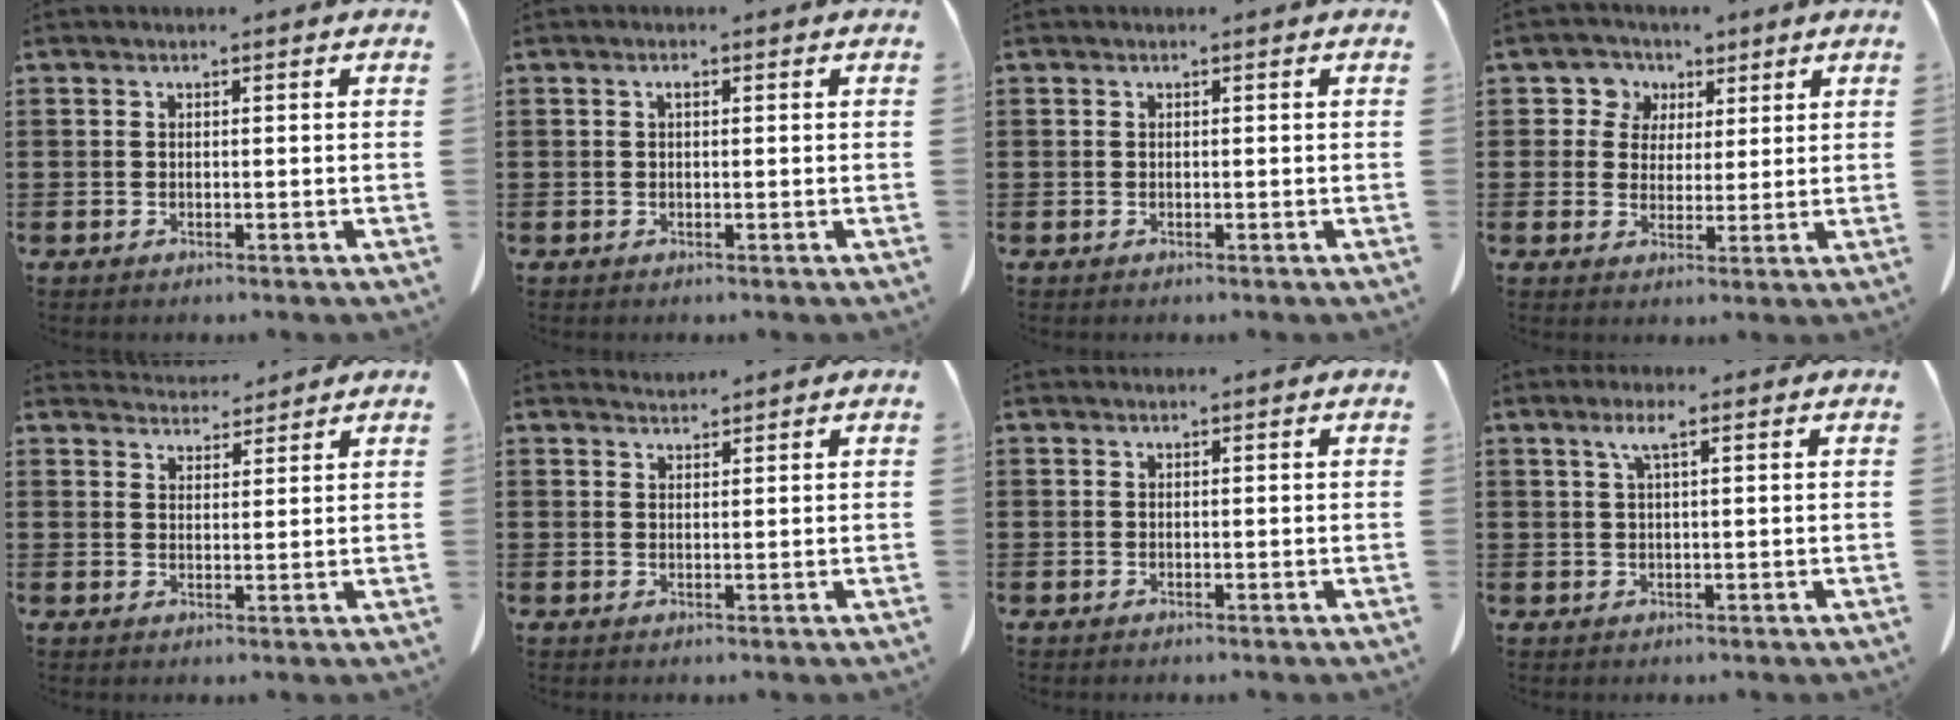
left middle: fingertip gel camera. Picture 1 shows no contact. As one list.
[{"total": 0.8, "force": [0.2, 0.3, 0.8], "torque": [-0.017, 0.002, 0.003]}, {"total": 0.0}, {"total": 5.1, "force": [2.4, 4.4, 0.6], "torque": [-0.041, 0.012, 0.041]}, {"total": 3.9, "force": [3.8, 0.7, 0.4], "torque": [-0.010, -0.015, 0.071]}, {"total": 1.3, "force": [1.3, 0.1, -0.1], "torque": [-0.002, 0.001, 0.026]}, {"total": 0.0}, {"total": 2.7, "force": [1.3, 0.4, 2.3], "torque": [-0.050, 0.005, 0.021]}]